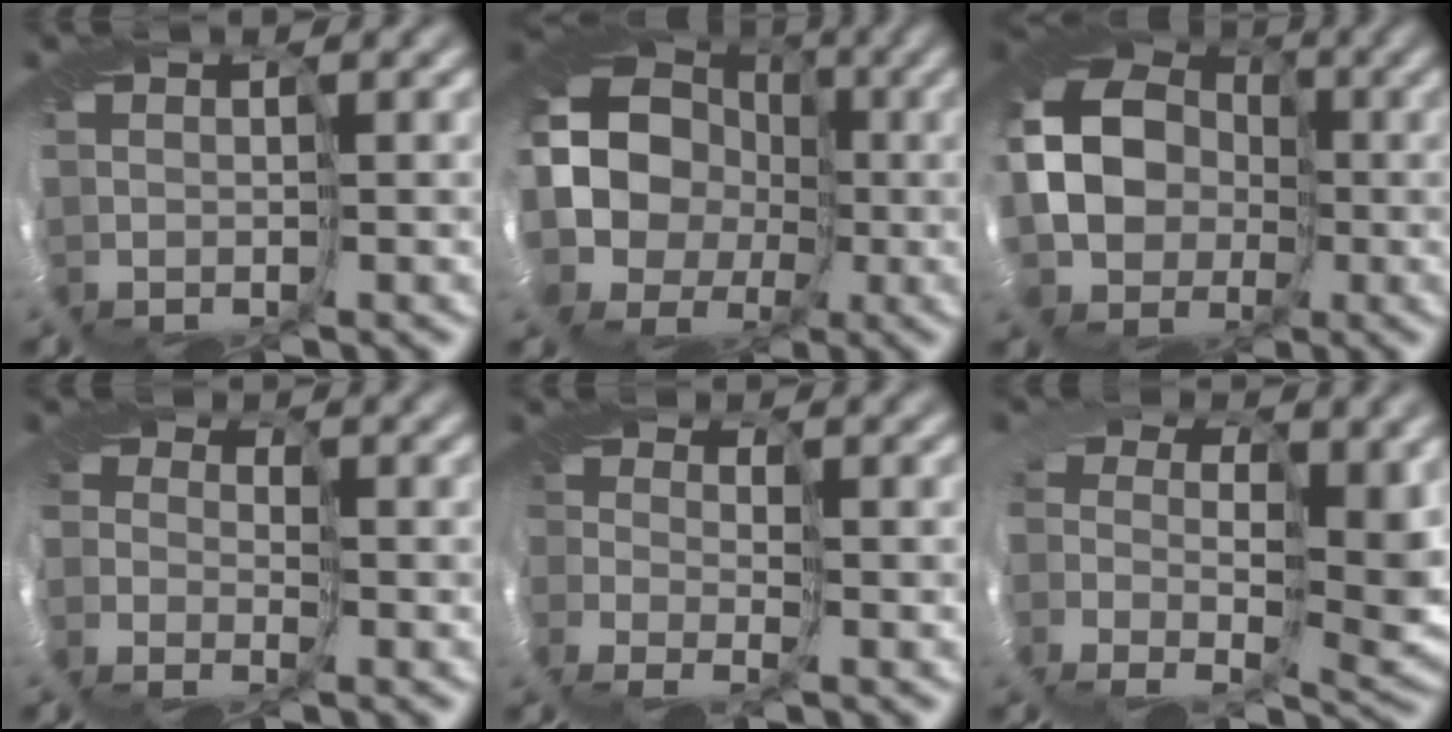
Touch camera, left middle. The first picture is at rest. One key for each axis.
{"total": 15.4, "fx": -3.2, "fy": 13.8, "fz": 6.1, "tx": -0.127, "ty": -0.001, "tz": -0.106}
{"total": 10.5, "fx": -2.0, "fy": 8.8, "fz": 5.3, "tx": -0.093, "ty": -0.020, "tz": -0.068}
{"total": 2.1, "fx": -1.0, "fy": 1.9, "fz": 0.1, "tx": 0.008, "ty": -0.018, "tz": -0.020}
{"total": 1.6, "fx": -1.5, "fy": 0.2, "fz": -0.1, "tx": 0.025, "ty": -0.025, "tz": -0.040}
{"total": 9.3, "fx": -0.9, "fy": 5.5, "fz": 7.5, "tx": -0.100, "ty": -0.023, "tz": -0.015}